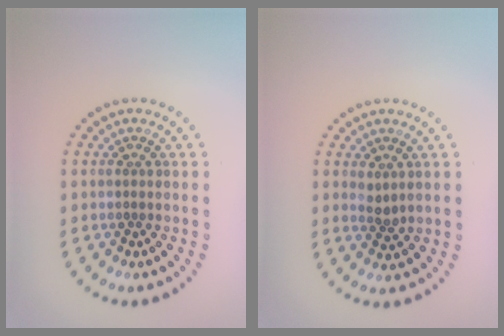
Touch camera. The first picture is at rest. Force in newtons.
{"total": 1.2, "press": 1.0, "slide": 0.7}